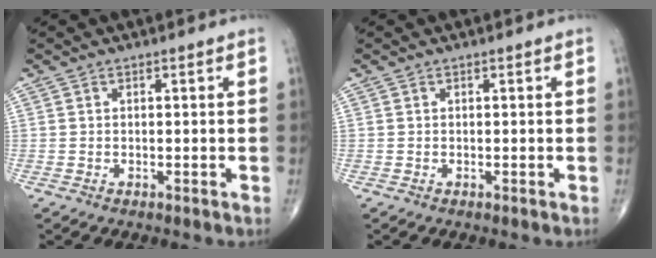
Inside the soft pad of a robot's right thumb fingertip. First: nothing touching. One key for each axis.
{"total": 0.0}